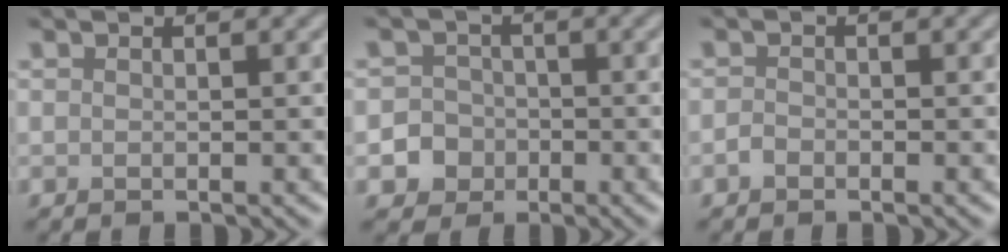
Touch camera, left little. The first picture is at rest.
{"total": 3.5, "force": [-1.4, 3.1, 0.5], "torque": [0.022, -0.002, -0.034]}
{"total": 0.8, "force": [-0.6, 0.5, 0.3], "torque": [-0.006, -0.001, -0.013]}